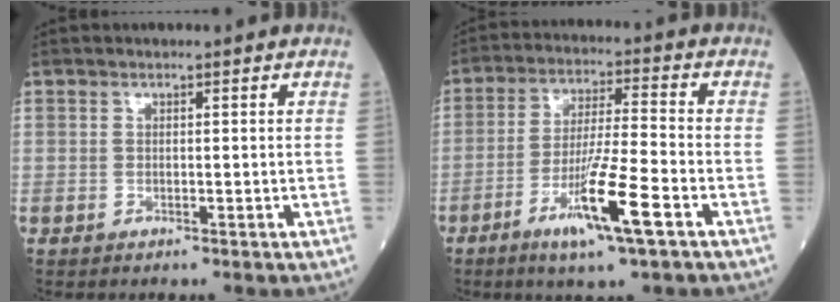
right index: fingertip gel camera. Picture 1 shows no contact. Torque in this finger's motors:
{"motor_torque": [1.25, -0.74, 0.57, 0.20]}